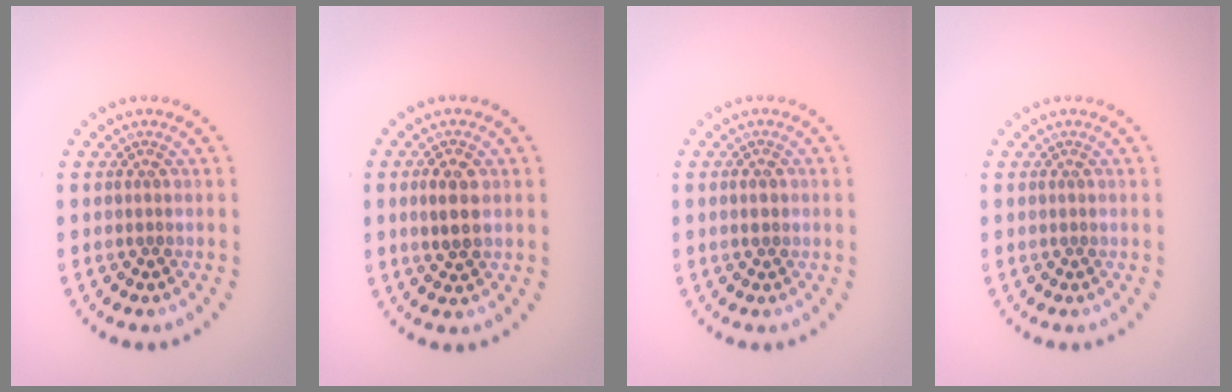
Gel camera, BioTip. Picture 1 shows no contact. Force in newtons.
{"total": 2.8, "press": 2.7, "slide": 0.3}
{"total": 1.5, "press": 1.4, "slide": 0.2}
{"total": 0.0}